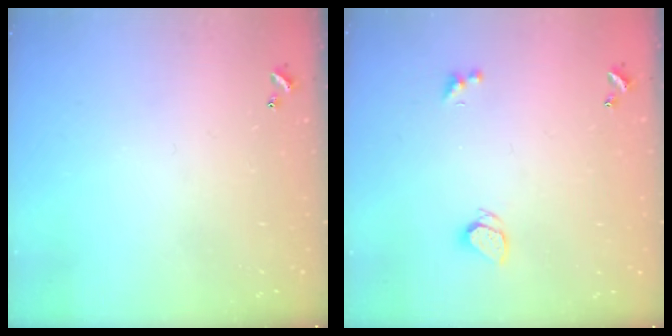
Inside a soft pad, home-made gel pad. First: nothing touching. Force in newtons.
{"total": 1.9, "press": 1.8, "slide": 0.4}